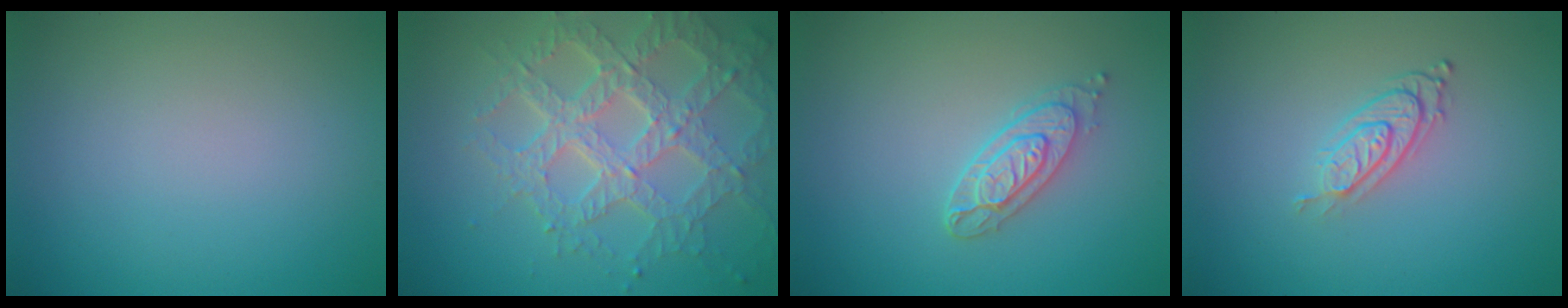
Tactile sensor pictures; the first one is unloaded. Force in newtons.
{"total": 7.1, "press": 5.2, "slide": 4.9}
{"total": 2.9, "press": 2.5, "slide": 1.5}
{"total": 3.0, "press": 2.0, "slide": 2.2}